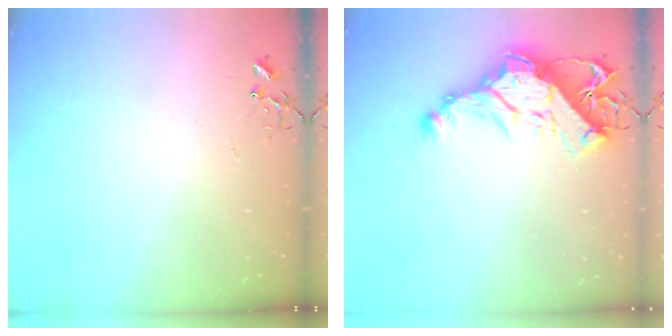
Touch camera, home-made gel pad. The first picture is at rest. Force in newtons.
{"total": 15.6, "press": 15.4, "slide": 2.1}